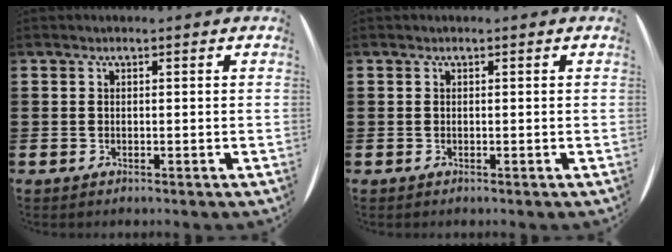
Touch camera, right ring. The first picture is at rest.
{"total": 0.0}